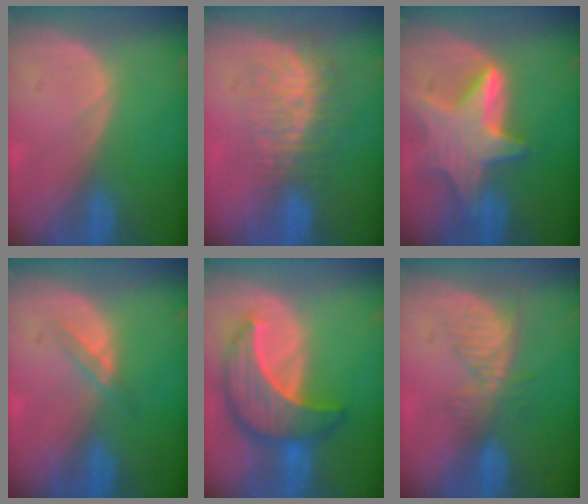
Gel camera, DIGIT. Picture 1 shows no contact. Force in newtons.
{"total": 8.7, "press": 7.3, "slide": 4.6}
{"total": 9.0, "press": 9.0, "slide": 0.7}
{"total": 1.8, "press": 1.8, "slide": 0.2}
{"total": 10.0, "press": 10.0, "slide": 0.8}
{"total": 5.3, "press": 5.0, "slide": 1.8}